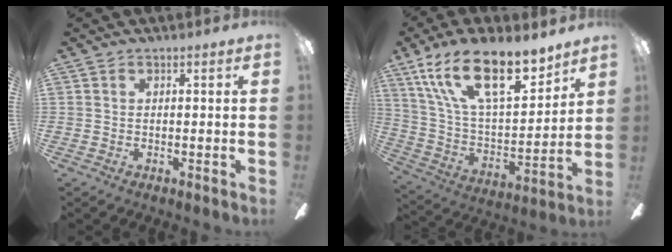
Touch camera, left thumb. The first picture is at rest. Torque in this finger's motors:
{"motor_torque": [2.87, 1.65, 1.88, -0.89, 0.35]}